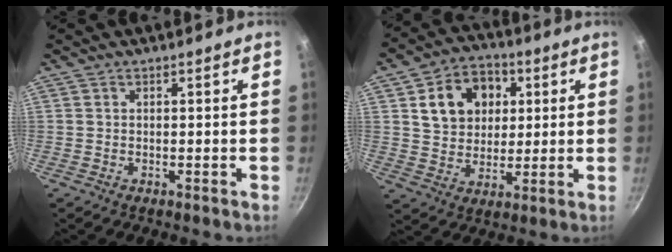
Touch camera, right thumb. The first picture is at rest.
{"total": 13.1, "force": [3.7, 10.3, 7.1], "torque": [-0.087, 0.006, 0.059]}